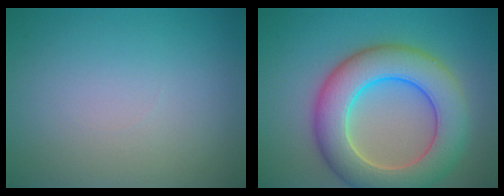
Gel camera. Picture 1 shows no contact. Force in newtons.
{"total": 9.1, "press": 9.1, "slide": 0.4}